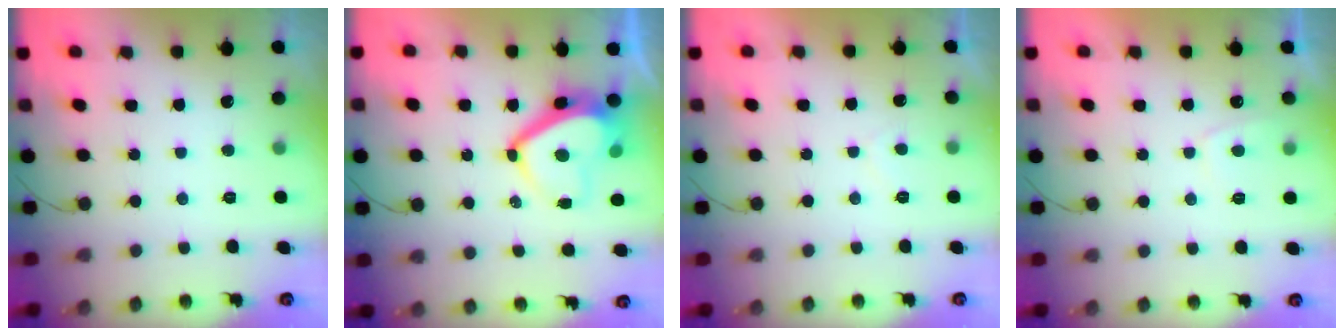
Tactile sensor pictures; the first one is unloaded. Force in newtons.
{"total": 10.0, "press": 9.9, "slide": 1.4}
{"total": 1.9, "press": 1.7, "slide": 0.7}
{"total": 1.8, "press": 1.7, "slide": 0.7}